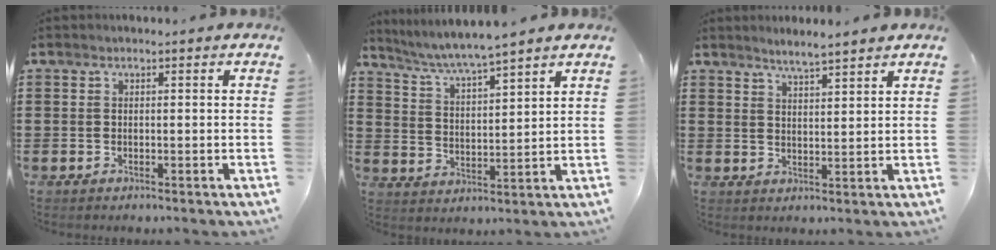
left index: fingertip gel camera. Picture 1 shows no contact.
{"total": 5.1, "force": [4.7, -0.8, 1.6], "torque": [-0.051, -0.029, 0.078]}
{"total": 2.9, "force": [2.9, -0.3, 0.7], "torque": [-0.021, -0.006, 0.052]}